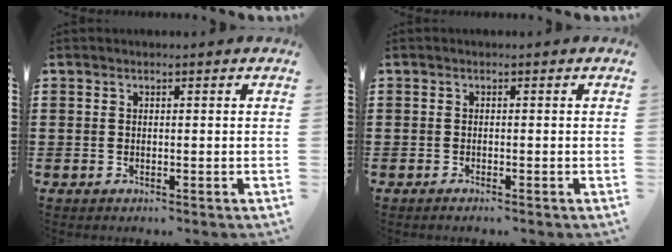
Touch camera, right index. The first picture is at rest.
{"total": 0.6, "force": [-0.6, 0.0, 0.1], "torque": [-0.003, -0.002, -0.011]}